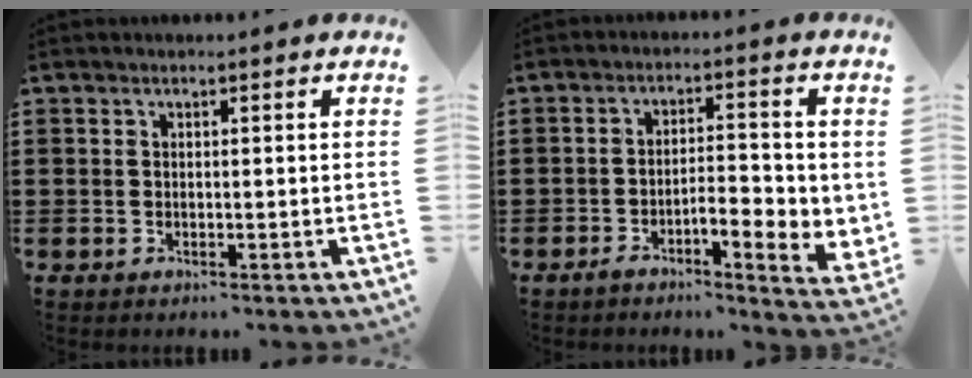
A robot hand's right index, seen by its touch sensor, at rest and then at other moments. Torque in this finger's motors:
{"motor_torque": [-0.01, 0.09, 0.53, 0.11]}